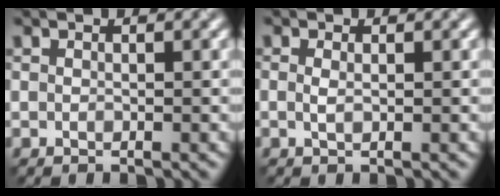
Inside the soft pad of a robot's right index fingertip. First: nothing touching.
{"total": 0.8, "force": [-0.1, 0.3, 0.7], "torque": [-0.018, -0.003, -0.003]}